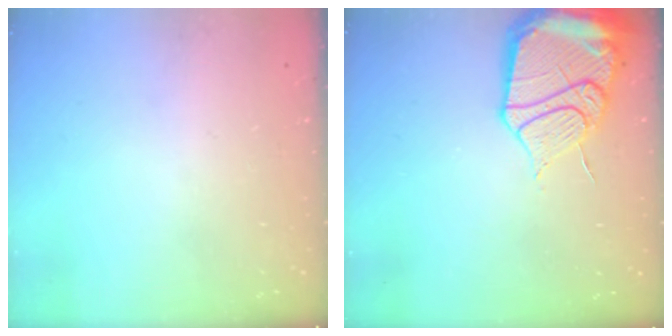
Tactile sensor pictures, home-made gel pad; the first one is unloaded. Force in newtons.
{"total": 17.6, "press": 17.4, "slide": 2.9}